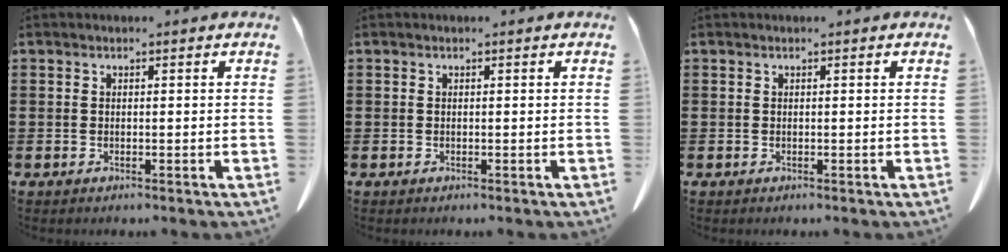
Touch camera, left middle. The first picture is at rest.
{"total": 0.0}
{"total": 0.0}